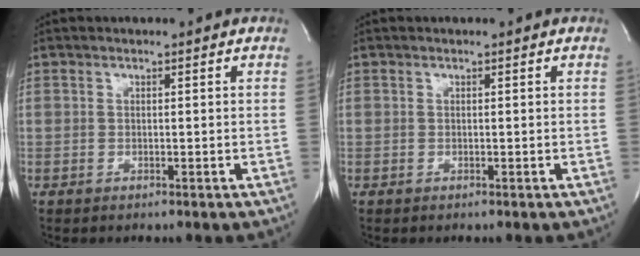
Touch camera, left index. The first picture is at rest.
{"total": 0.0}